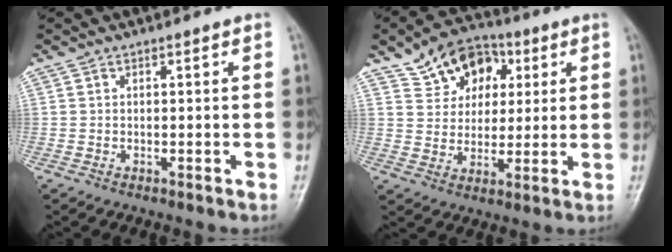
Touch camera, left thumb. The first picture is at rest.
{"total": 11.8, "force": [5.4, 8.8, 5.8], "torque": [-0.053, -0.007, 0.089]}